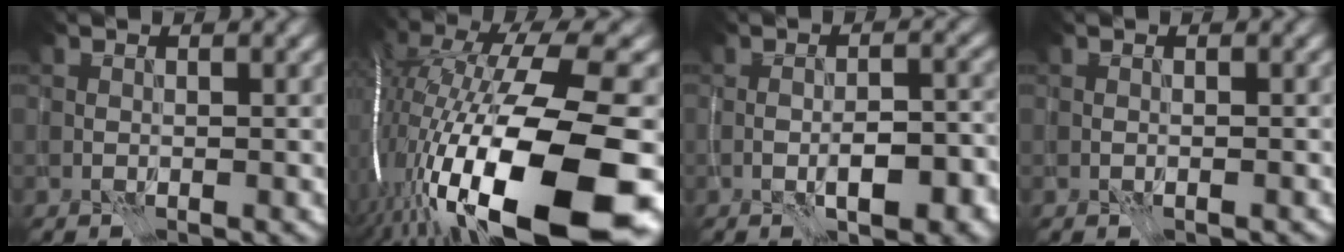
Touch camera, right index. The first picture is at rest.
{"total": 18.8, "force": [-5.9, 5.4, 17.1], "torque": [-0.294, 0.001, -0.105]}
{"total": 5.2, "force": [-1.9, 2.0, 4.4], "torque": [-0.070, 0.003, -0.028]}
{"total": 0.6, "force": [-0.5, 0.1, 0.4], "torque": [-0.007, 0.000, -0.008]}